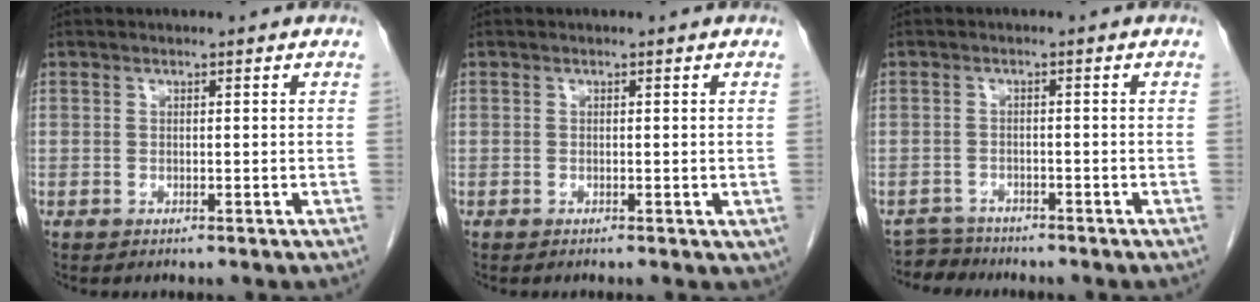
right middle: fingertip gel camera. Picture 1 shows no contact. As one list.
[{"total": 1.2, "force": [-0.4, 0.5, 1.0], "torque": [-0.010, -0.002, -0.005]}, {"total": 3.1, "force": [-2.9, 0.7, -0.9], "torque": [0.015, -0.007, -0.050]}]